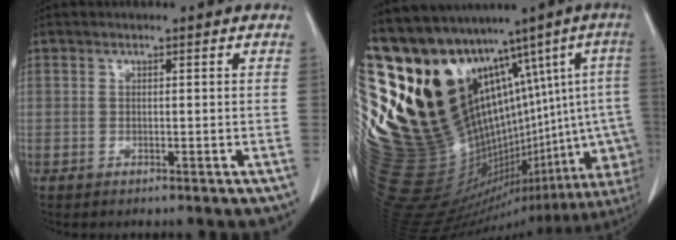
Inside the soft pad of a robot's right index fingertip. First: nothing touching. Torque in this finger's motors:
{"motor_torque": [0.74, 0.74, 1.05, 0.21]}